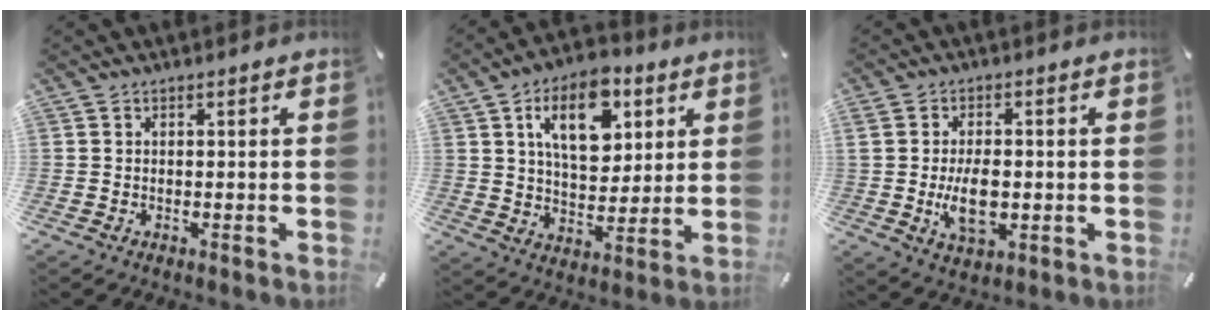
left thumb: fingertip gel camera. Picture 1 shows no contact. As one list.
[{"total": 14.5, "force": [6.2, 8.9, 9.6], "torque": [-0.143, -0.008, 0.104]}, {"total": 8.9, "force": [-1.0, 5.2, 7.2], "torque": [-0.138, -0.008, -0.019]}]